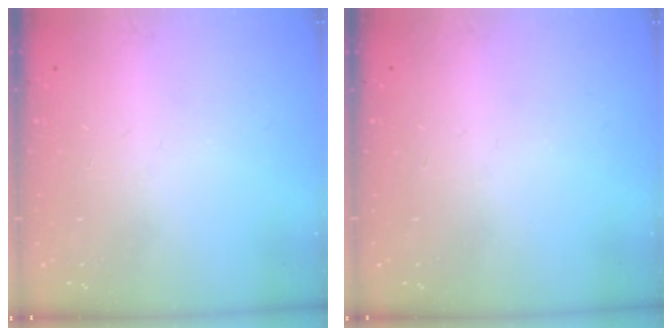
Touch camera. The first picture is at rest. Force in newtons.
{"total": 0.0}